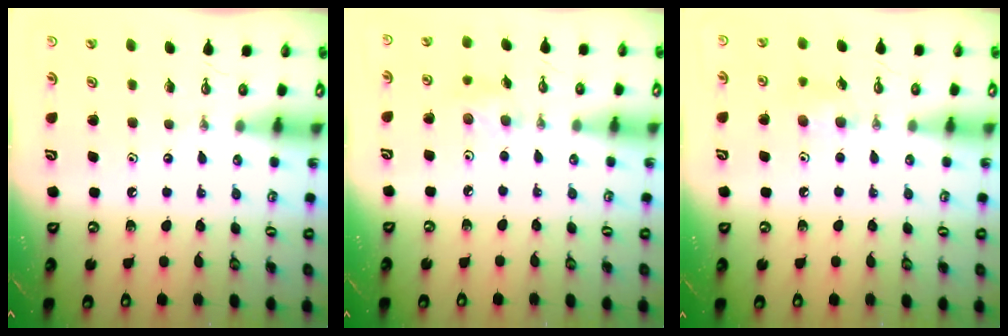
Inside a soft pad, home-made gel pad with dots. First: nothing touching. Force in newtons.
{"total": 6.1, "press": 5.8, "slide": 1.9}
{"total": 7.1, "press": 6.9, "slide": 1.7}